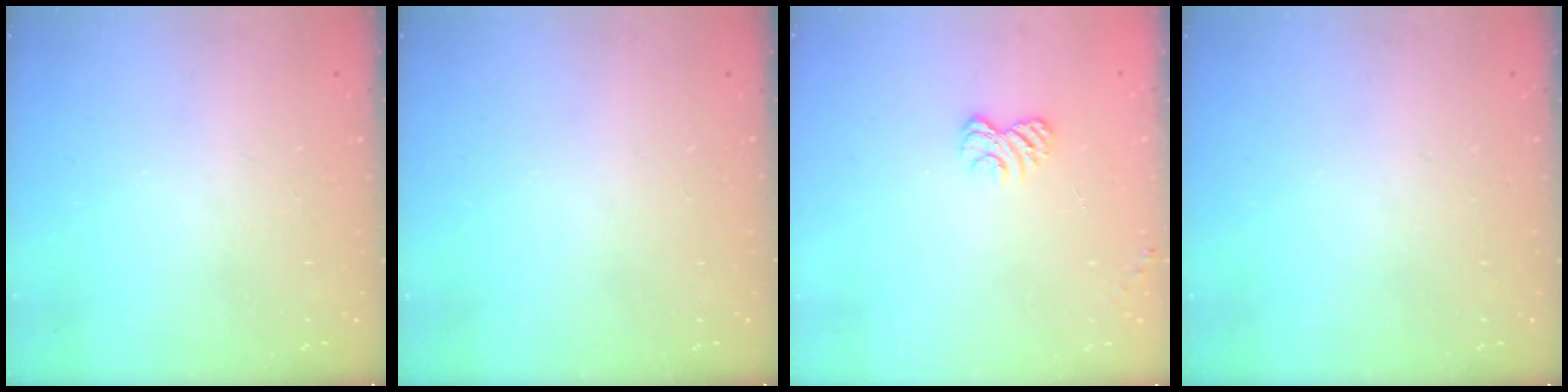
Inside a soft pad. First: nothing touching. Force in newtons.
{"total": 0.0}
{"total": 2.8, "press": 2.5, "slide": 1.3}
{"total": 0.0}